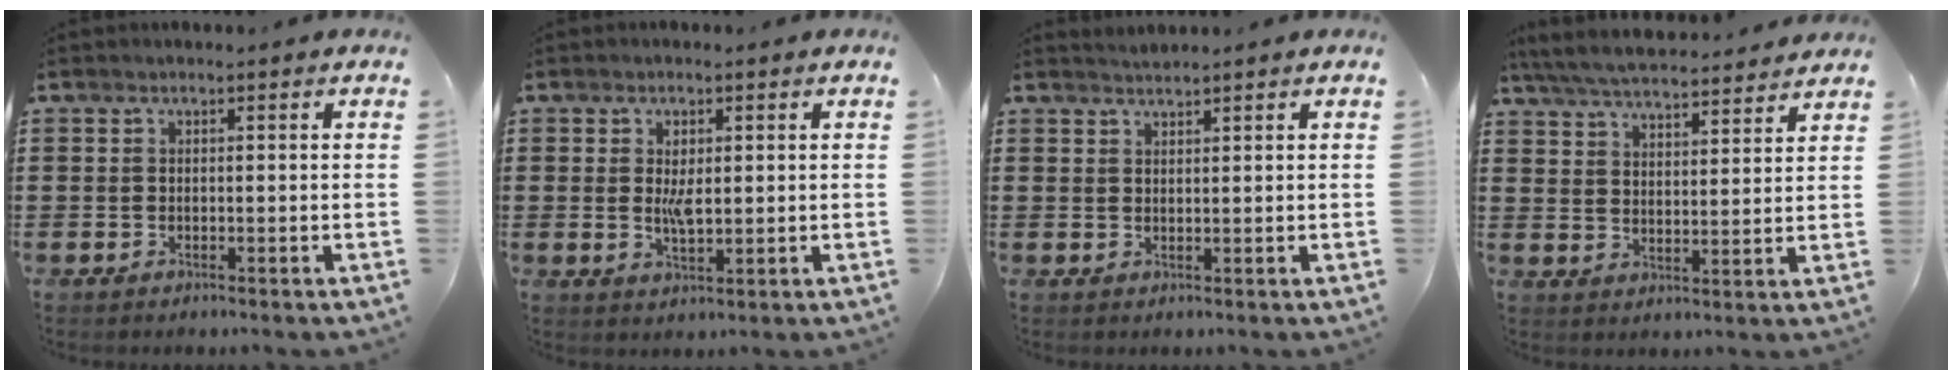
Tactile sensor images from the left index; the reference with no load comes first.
{"total": 3.3, "force": [0.6, 1.4, 2.9], "torque": [-0.052, 0.001, 0.009]}
{"total": 1.2, "force": [1.2, -0.1, 0.0], "torque": [-0.003, 0.002, 0.023]}
{"total": 5.5, "force": [5.4, 0.3, 1.2], "torque": [-0.048, -0.029, 0.094]}